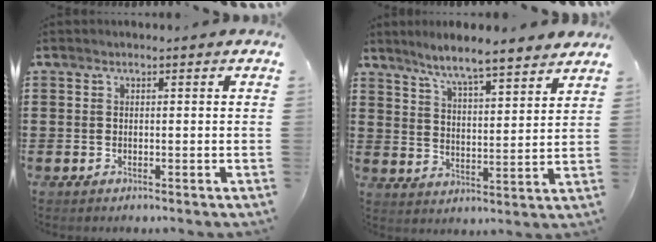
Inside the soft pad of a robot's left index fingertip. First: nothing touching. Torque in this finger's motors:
{"motor_torque": [1.24, -0.89, 0.34, 0.15]}